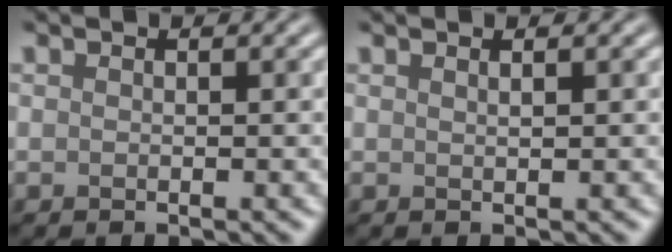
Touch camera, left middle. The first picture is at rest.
{"total": 0.8, "force": [0.5, 0.3, 0.6], "torque": [-0.006, 0.003, 0.004]}